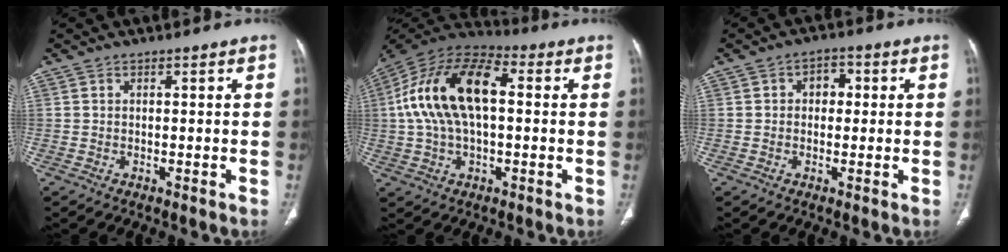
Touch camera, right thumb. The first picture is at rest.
{"total": 19.2, "force": [2.2, 10.2, 16.0], "torque": [-0.306, 0.036, 0.032]}
{"total": 3.8, "force": [0.5, 2.9, 2.5], "torque": [-0.015, 0.009, 0.001]}